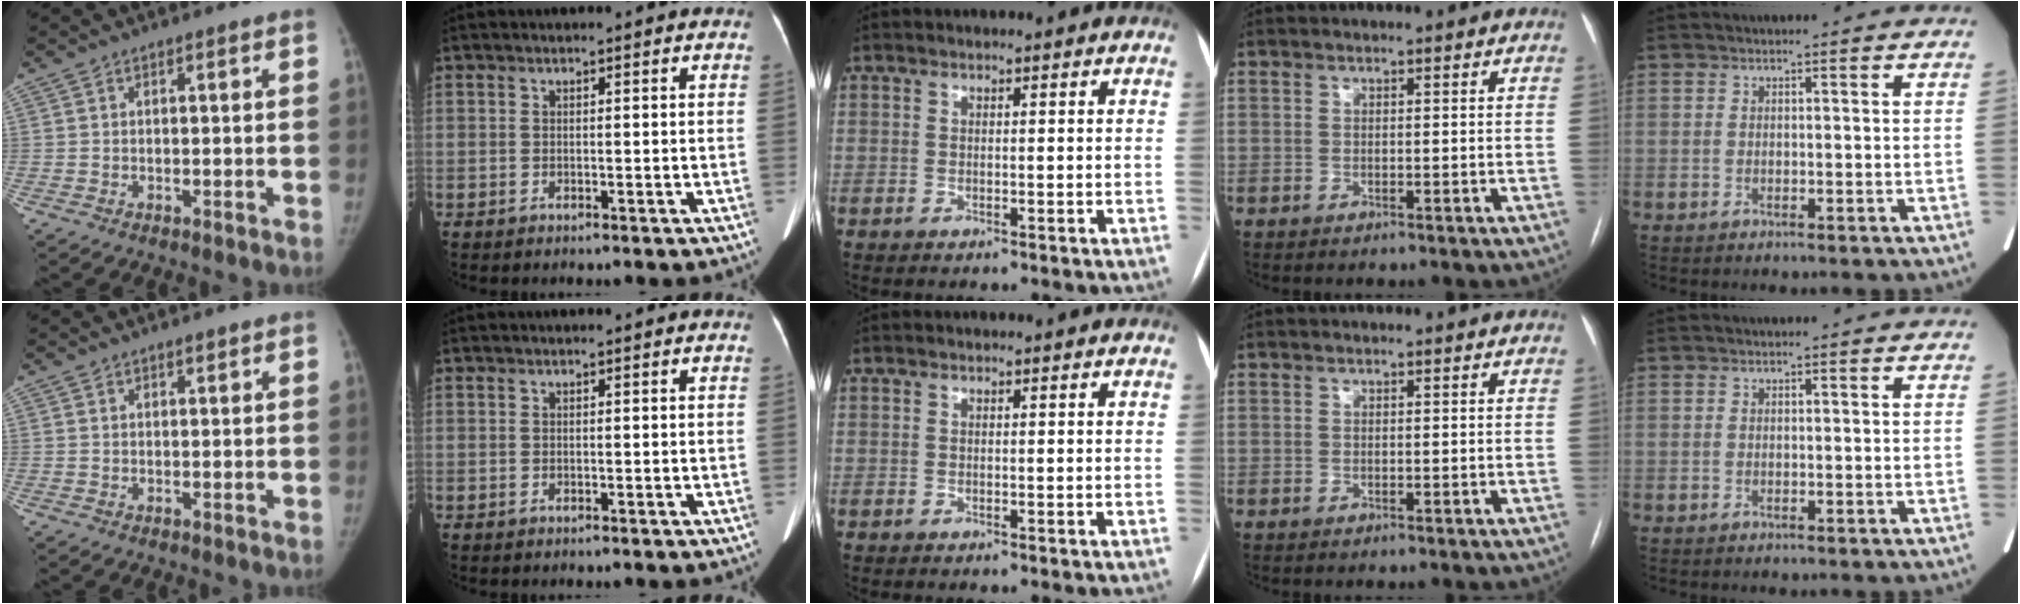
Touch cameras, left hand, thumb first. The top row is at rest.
{"thumb": {"total": 0.9, "force": [0.7, 0.3, 0.5], "torque": [-0.002, -0.004, 0.011]}}